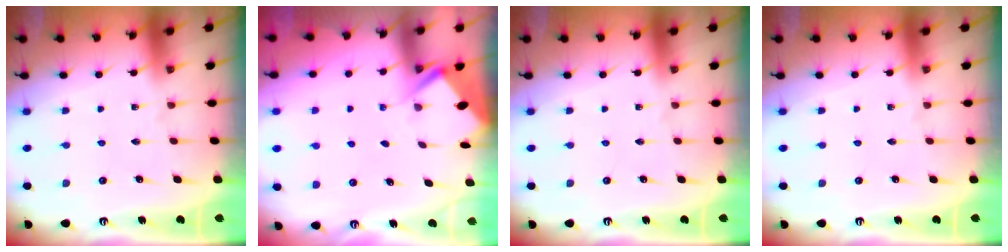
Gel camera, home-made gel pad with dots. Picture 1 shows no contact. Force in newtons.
{"total": 2.8, "press": 2.8, "slide": 0.3}
{"total": 0.0}
{"total": 0.0}